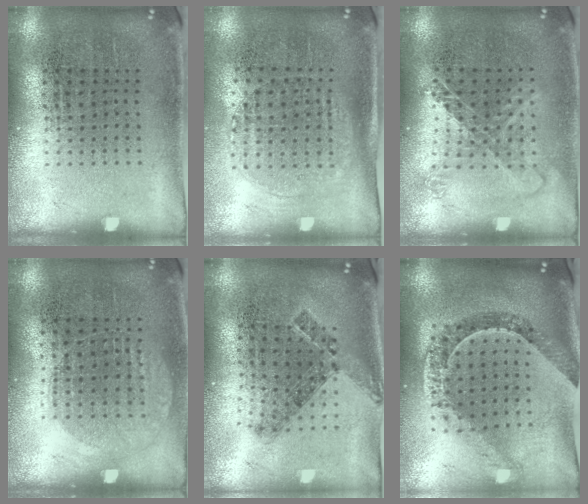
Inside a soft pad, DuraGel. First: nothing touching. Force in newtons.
{"total": 1.5, "press": 1.2, "slide": 0.8}
{"total": 1.3, "press": 1.2, "slide": 0.6}
{"total": 0.9, "press": 0.8, "slide": 0.4}
{"total": 0.8, "press": 0.7, "slide": 0.4}
{"total": 1.2, "press": 1.1, "slide": 0.3}